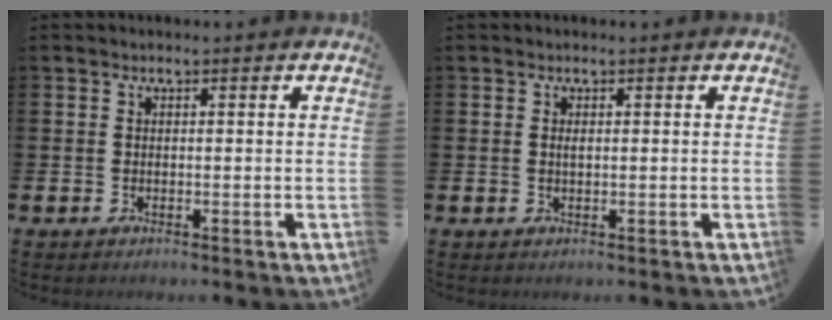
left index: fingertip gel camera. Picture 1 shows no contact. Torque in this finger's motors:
{"motor_torque": [0.15, 0.28, -0.04, 0.00]}